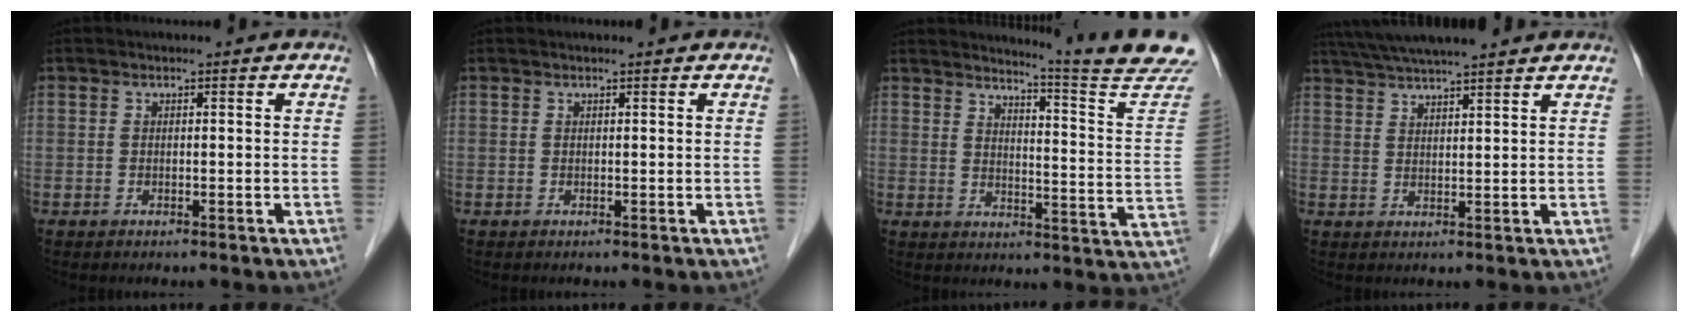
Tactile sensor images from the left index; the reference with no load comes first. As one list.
[{"total": 1.1, "force": [0.9, -0.1, 0.5], "torque": [-0.005, 0.012, 0.017]}, {"total": 17.4, "force": [16.4, -2.1, 5.4], "torque": [-0.083, -0.121, 0.187]}, {"total": 12.2, "force": [10.8, 0.6, 5.7], "torque": [-0.100, 0.039, 0.163]}]